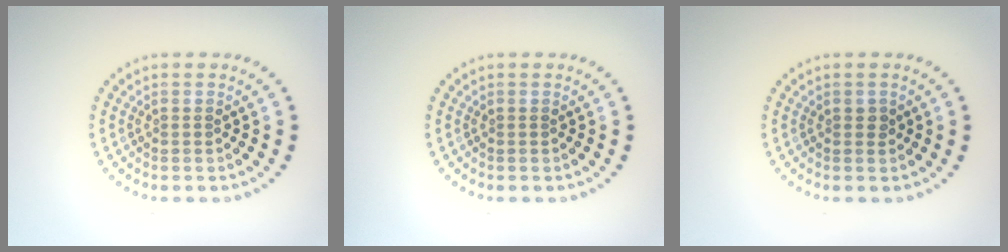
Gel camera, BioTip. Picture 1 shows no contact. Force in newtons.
{"total": 0.0}
{"total": 0.8, "press": 0.8, "slide": 0.3}